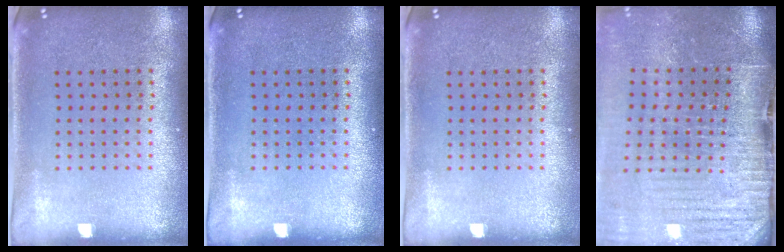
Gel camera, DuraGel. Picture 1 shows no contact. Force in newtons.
{"total": 0.0}
{"total": 0.0}
{"total": 4.3, "press": 3.7, "slide": 2.2}